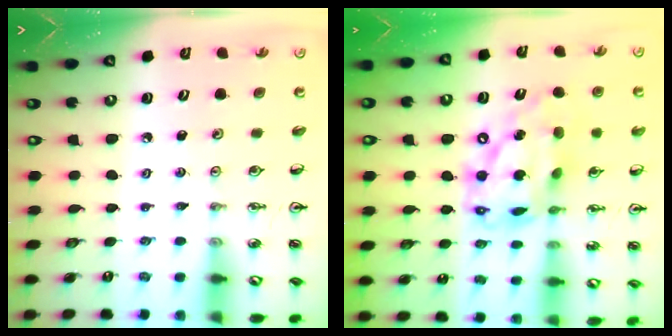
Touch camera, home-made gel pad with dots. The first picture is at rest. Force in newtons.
{"total": 18.1, "press": 18.0, "slide": 2.0}